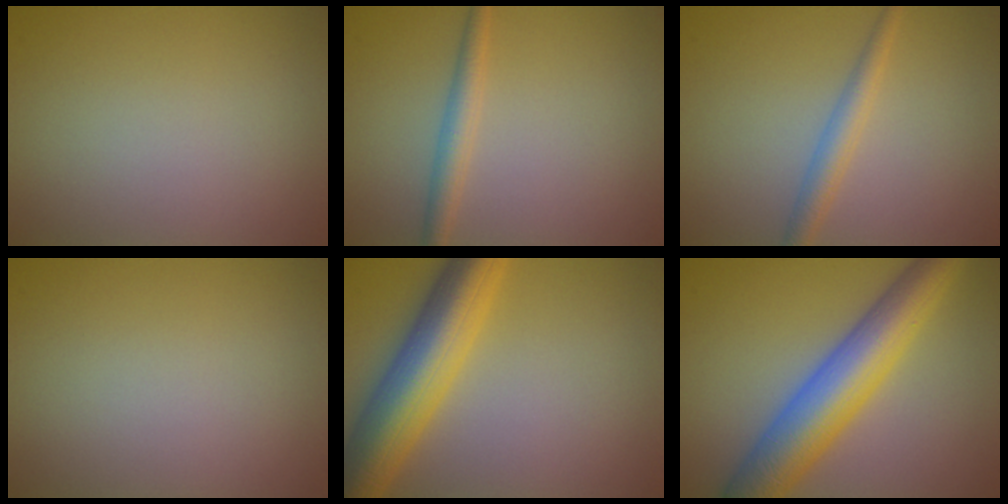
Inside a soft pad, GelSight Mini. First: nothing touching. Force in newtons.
{"total": 2.0, "press": 2.0, "slide": 0.1}
{"total": 2.2, "press": 2.2, "slide": 0.1}
{"total": 0.0}
{"total": 8.5, "press": 8.5, "slide": 0.2}
{"total": 8.1, "press": 8.1, "slide": 0.2}